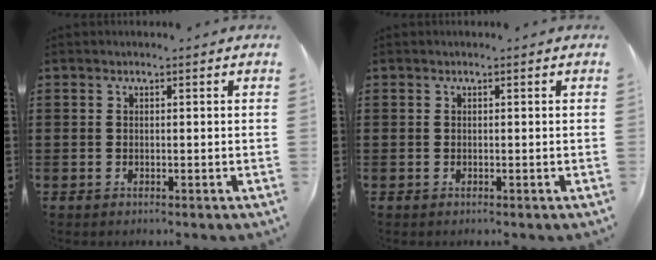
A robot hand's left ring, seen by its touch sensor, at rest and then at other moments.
{"total": 0.0}